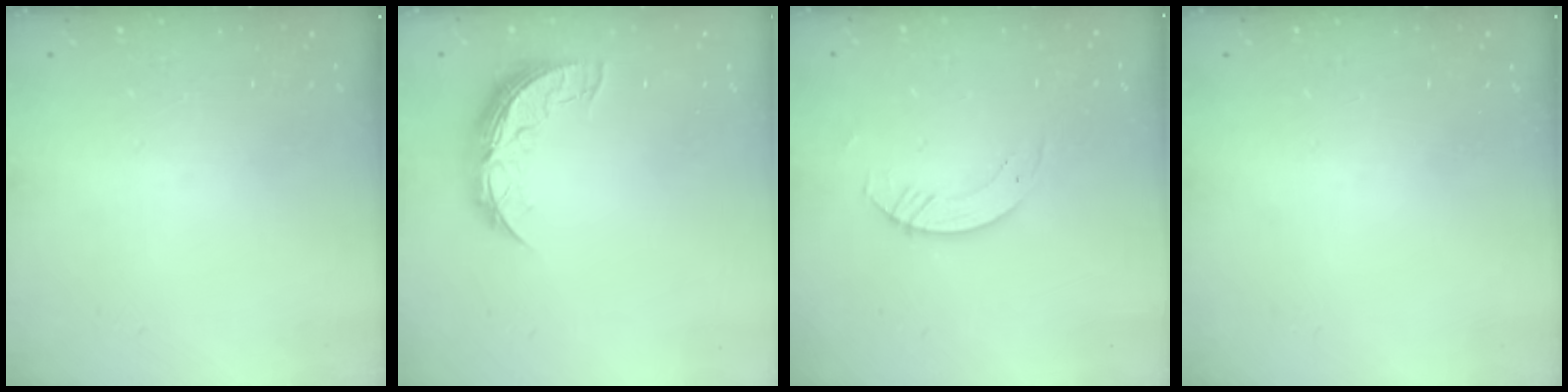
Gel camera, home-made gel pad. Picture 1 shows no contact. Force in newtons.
{"total": 8.5, "press": 8.5, "slide": 0.2}
{"total": 3.6, "press": 3.5, "slide": 0.4}
{"total": 0.0}